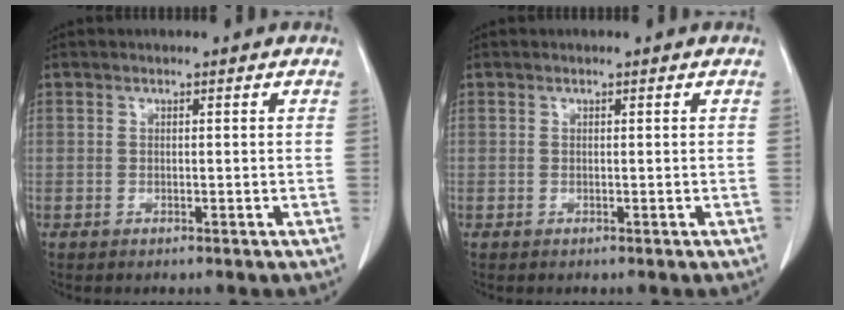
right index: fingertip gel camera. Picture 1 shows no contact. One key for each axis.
{"total": 0.0}